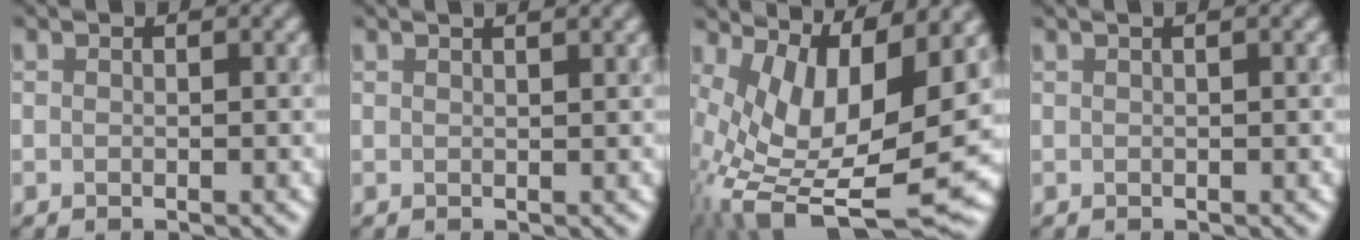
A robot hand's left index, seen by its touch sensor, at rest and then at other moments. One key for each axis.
{"total": 1.4, "fx": 1.2, "fy": 0.1, "fz": 0.6, "tx": -0.011, "ty": 0.002, "tz": 0.012}
{"total": 13.9, "fx": 1.2, "fy": 5.7, "fz": 12.6, "tx": -0.235, "ty": -0.011, "tz": 0.035}
{"total": 1.0, "fx": 0.7, "fy": 0.1, "fz": 0.6, "tx": -0.013, "ty": 0.003, "tz": 0.009}